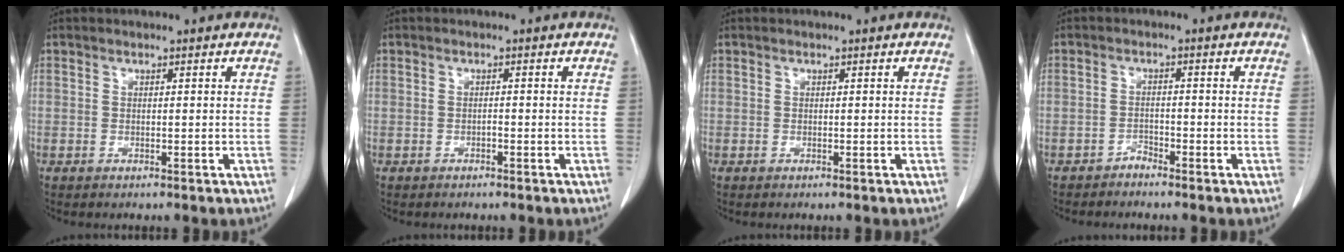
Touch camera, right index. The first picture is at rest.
{"total": 0.6, "force": [-0.4, 0.2, 0.3], "torque": [-0.009, 0.001, -0.008]}
{"total": 0.0}
{"total": 1.4, "force": [-1.4, 0.4, 0.1], "torque": [0.006, 0.002, -0.025]}